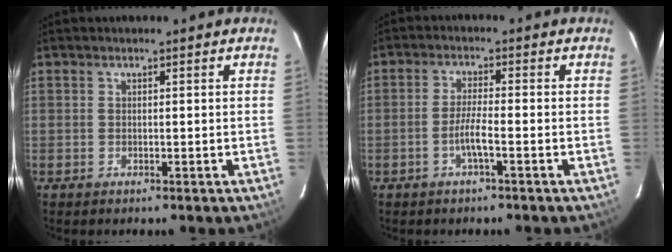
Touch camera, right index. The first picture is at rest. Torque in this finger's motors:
{"motor_torque": [0.10, -0.08, 0.11, 0.06]}